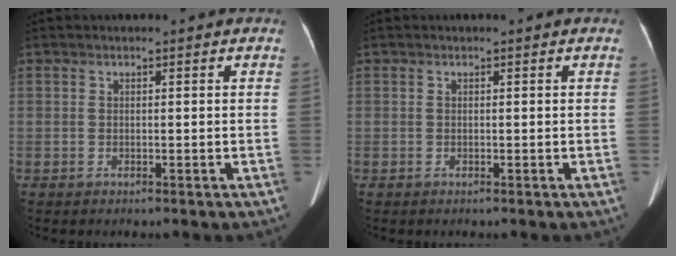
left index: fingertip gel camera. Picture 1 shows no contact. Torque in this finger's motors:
{"motor_torque": [0.13, -0.04, 0.05, 0.01]}